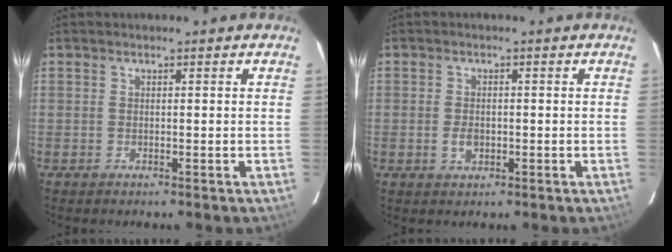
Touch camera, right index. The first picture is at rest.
{"total": 2.7, "force": [-0.7, 1.9, 1.8], "torque": [-0.034, 0.000, -0.011]}